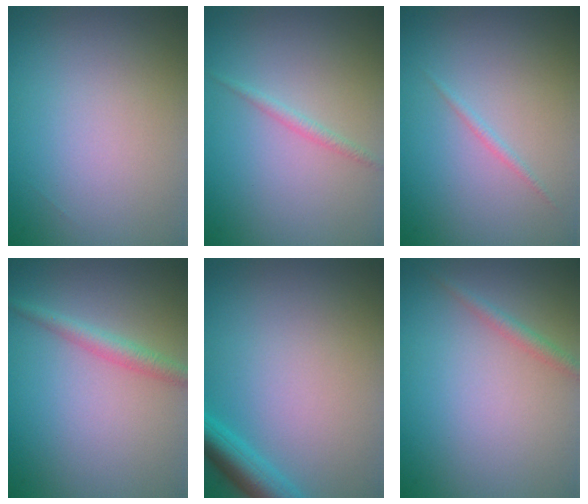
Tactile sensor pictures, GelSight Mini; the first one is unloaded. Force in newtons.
{"total": 0.9, "press": 0.9, "slide": 0.0}
{"total": 0.6, "press": 0.6, "slide": 0.1}
{"total": 2.0, "press": 2.0, "slide": 0.1}
{"total": 3.2, "press": 3.2, "slide": 0.3}
{"total": 1.2, "press": 1.2, "slide": 0.0}